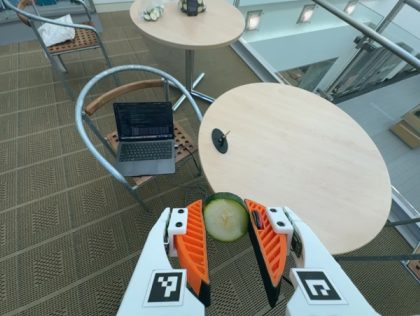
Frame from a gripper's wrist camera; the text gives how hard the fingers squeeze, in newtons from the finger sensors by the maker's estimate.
{"total": 8.3, "left": 7.8, "right": 8.8}